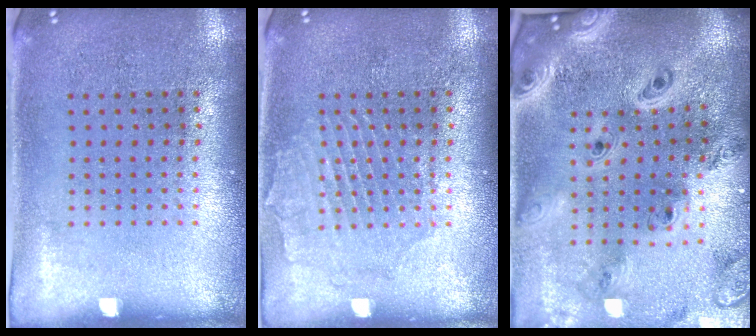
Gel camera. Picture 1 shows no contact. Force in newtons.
{"total": 1.5, "press": 1.5, "slide": 0.1}
{"total": 3.8, "press": 2.9, "slide": 2.4}